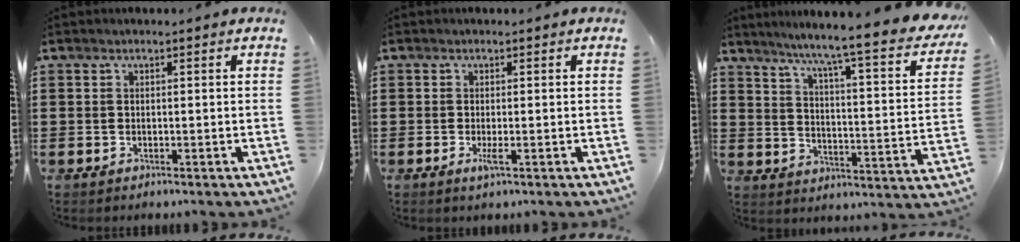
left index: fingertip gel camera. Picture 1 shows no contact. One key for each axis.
{"total": 1.7, "fx": -0.5, "fy": 0.1, "fz": 1.6, "tx": -0.036, "ty": -0.008, "tz": -0.011}
{"total": 6.0, "fx": 4.8, "fy": -0.9, "fz": 3.4, "tx": -0.080, "ty": -0.055, "tz": 0.067}